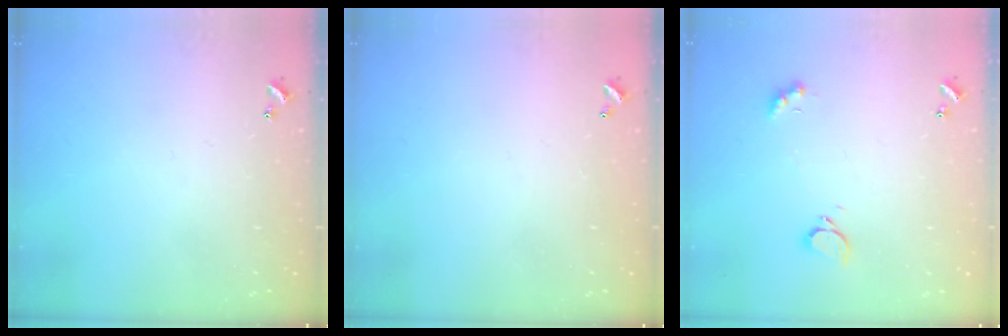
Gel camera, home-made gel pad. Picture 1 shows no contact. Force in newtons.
{"total": 2.8, "press": 2.8, "slide": 0.1}
{"total": 2.9, "press": 2.9, "slide": 0.6}